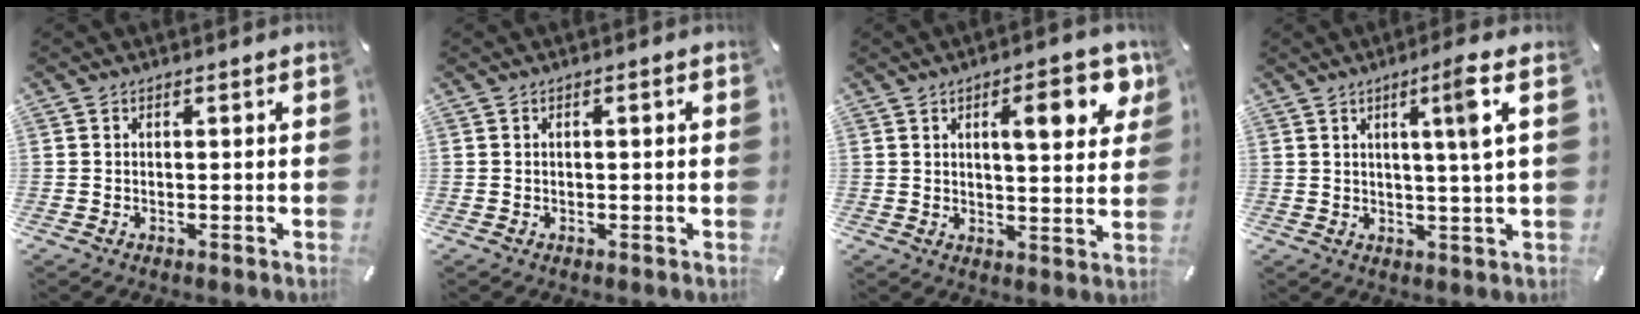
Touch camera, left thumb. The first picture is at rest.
{"total": 0.9, "force": [-0.1, 0.2, 0.9], "torque": [-0.016, 0.000, -0.001]}
{"total": 11.4, "force": [4.9, 3.6, 9.7], "torque": [-0.134, -0.015, 0.074]}
{"total": 7.3, "force": [2.8, -0.5, 6.7], "torque": [-0.118, -0.008, 0.038]}